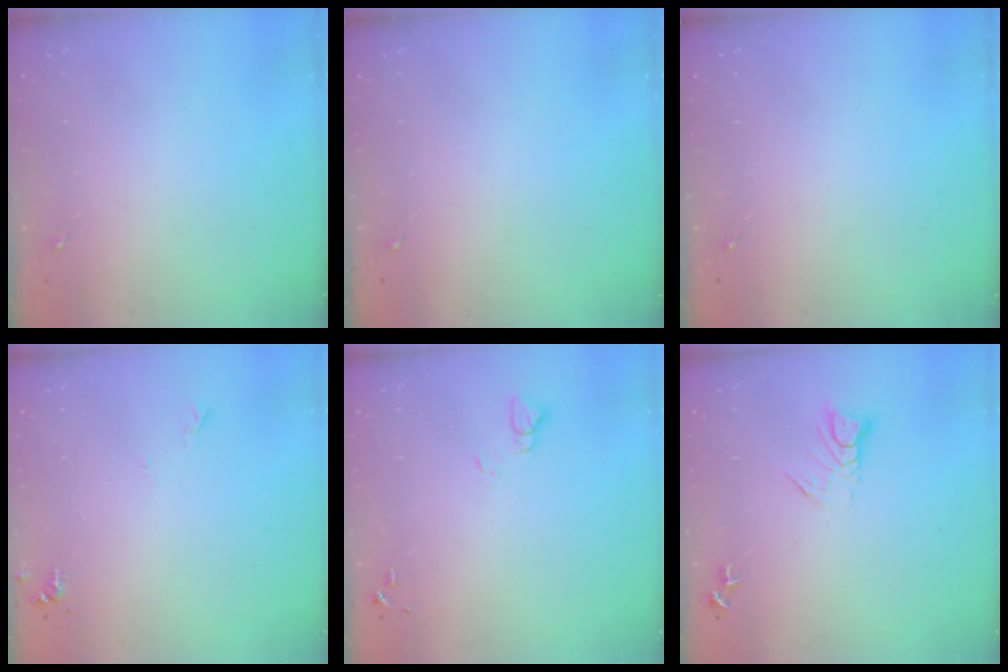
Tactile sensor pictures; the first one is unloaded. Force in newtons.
{"total": 0.0}
{"total": 0.0}
{"total": 5.5, "press": 5.5, "slide": 0.7}
{"total": 3.9, "press": 3.9, "slide": 0.4}
{"total": 6.6, "press": 6.6, "slide": 0.7}